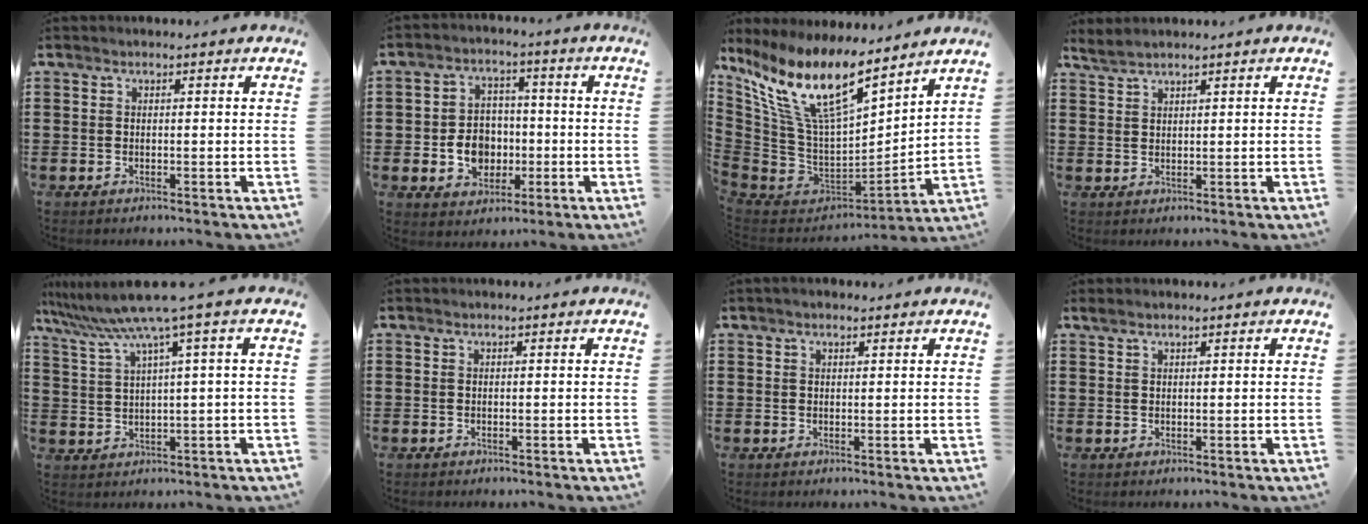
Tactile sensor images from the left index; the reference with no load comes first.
{"total": 6.8, "force": [-1.4, 5.6, 3.5], "torque": [-0.075, 0.010, -0.026]}
{"total": 15.5, "force": [9.4, 4.4, 11.4], "torque": [-0.264, -0.061, 0.163]}
{"total": 1.7, "force": [1.6, -0.1, 0.7], "torque": [-0.017, 0.000, 0.031]}
{"total": 6.8, "force": [3.6, -0.8, 5.8], "torque": [-0.132, -0.031, 0.055]}
{"total": 0.0}
{"total": 0.9, "force": [0.7, 0.3, 0.6], "torque": [-0.011, 0.003, 0.011]}
{"total": 0.8, "force": [0.6, 0.0, 0.6], "torque": [-0.012, 0.001, 0.011]}